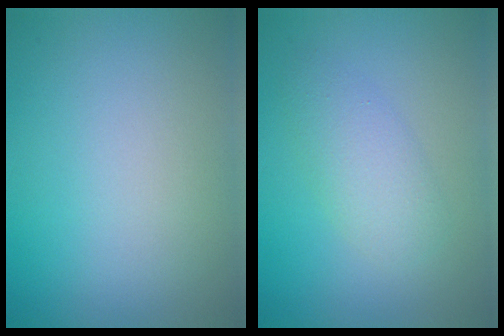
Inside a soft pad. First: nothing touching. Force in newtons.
{"total": 3.0, "press": 3.0, "slide": 0.1}